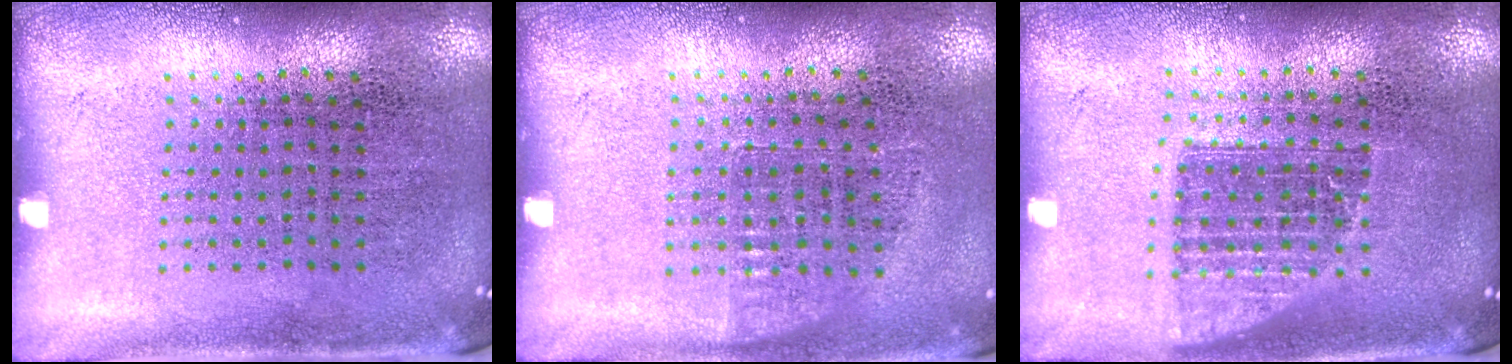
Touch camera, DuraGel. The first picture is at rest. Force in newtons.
{"total": 0.6, "press": 0.6, "slide": 0.3}
{"total": 1.3, "press": 1.1, "slide": 0.7}